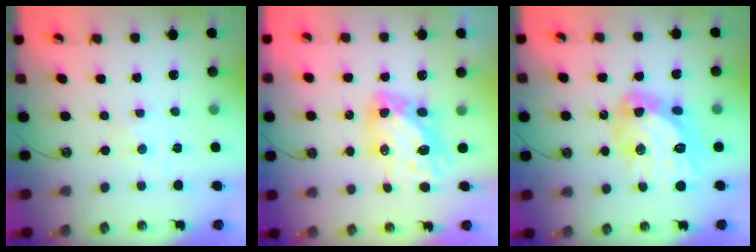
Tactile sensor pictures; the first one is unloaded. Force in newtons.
{"total": 12.8, "press": 12.7, "slide": 1.4}
{"total": 18.7, "press": 18.6, "slide": 1.6}